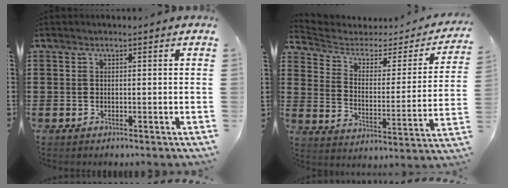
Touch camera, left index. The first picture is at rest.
{"total": 3.4, "force": [2.2, 2.1, 1.4], "torque": [-0.048, -0.016, 0.029]}